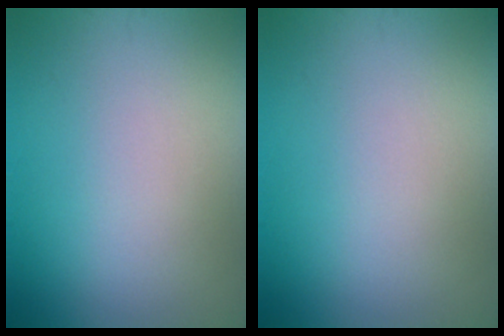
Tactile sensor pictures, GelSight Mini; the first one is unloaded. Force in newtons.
{"total": 0.0}